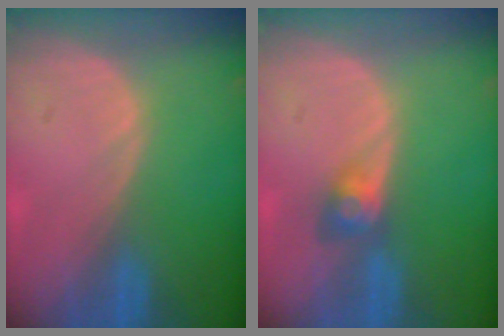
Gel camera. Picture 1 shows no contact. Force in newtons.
{"total": 3.0, "press": 2.6, "slide": 1.4}